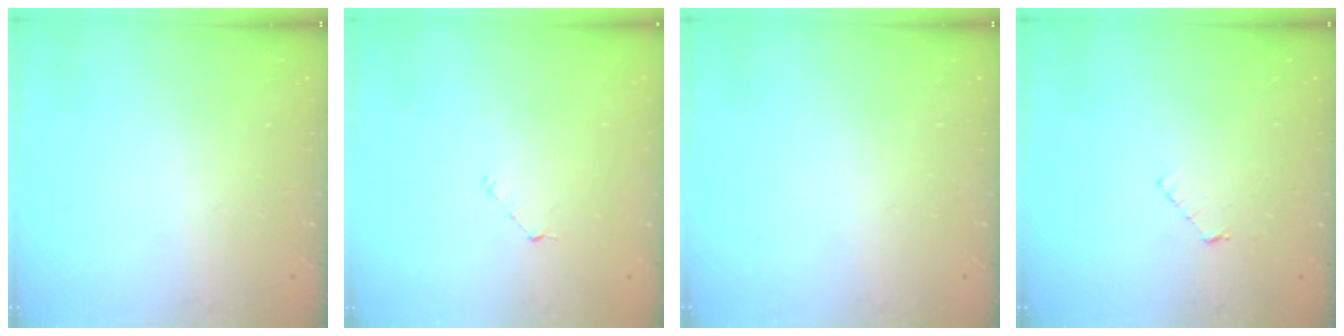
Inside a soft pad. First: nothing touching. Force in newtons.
{"total": 3.0, "press": 3.0, "slide": 0.3}
{"total": 0.0}
{"total": 3.3, "press": 3.2, "slide": 0.3}